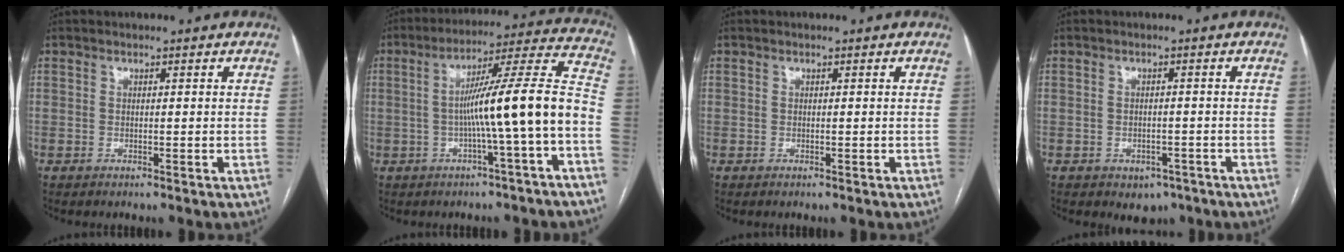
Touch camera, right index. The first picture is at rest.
{"total": 14.1, "force": [-3.3, -1.1, 13.7], "torque": [-0.199, 0.029, -0.054]}
{"total": 0.0}
{"total": 3.2, "force": [-2.0, 2.1, 1.3], "torque": [-0.011, 0.004, -0.017]}